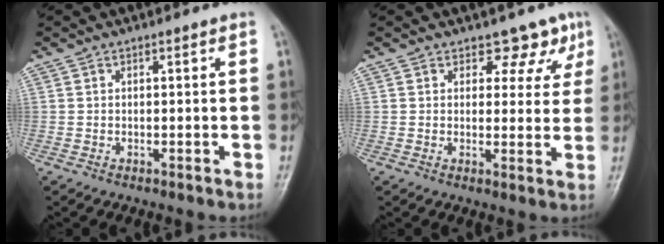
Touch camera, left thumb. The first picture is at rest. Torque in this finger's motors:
{"motor_torque": [0.30, 0.27, -0.25, -0.08, 0.04]}